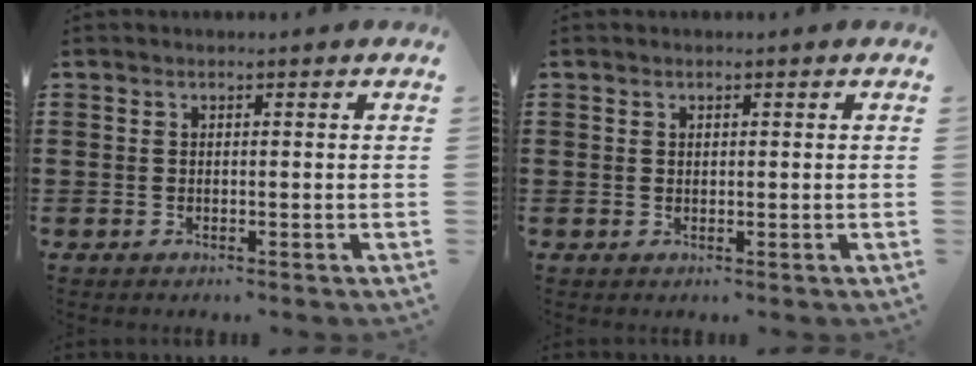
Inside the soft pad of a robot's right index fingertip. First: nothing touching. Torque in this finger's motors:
{"motor_torque": [-0.65, 1.29, -0.04, -0.01]}